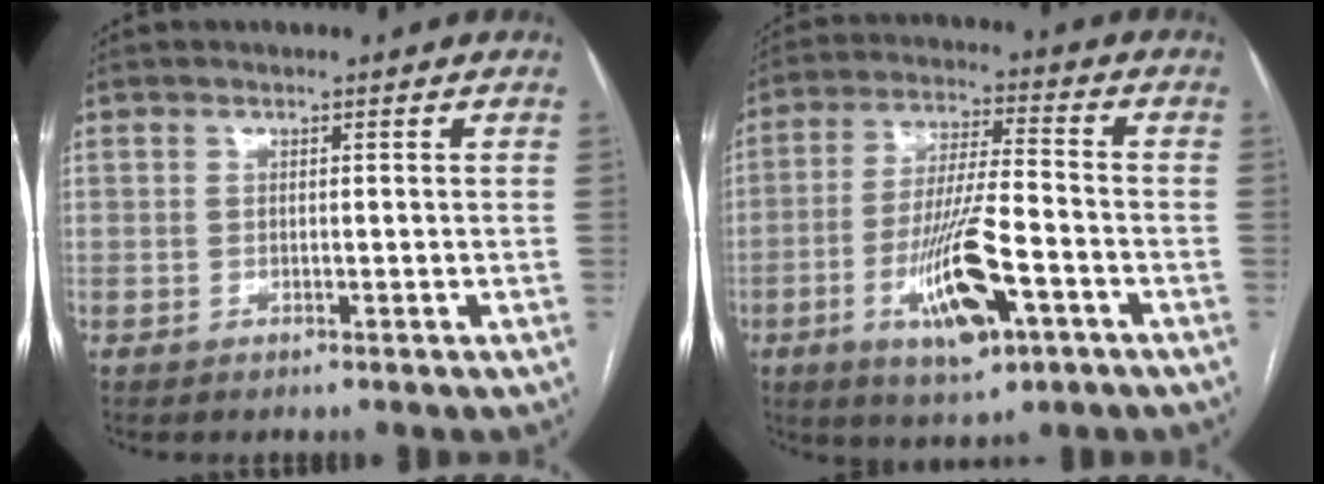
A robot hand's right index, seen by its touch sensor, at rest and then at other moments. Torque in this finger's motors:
{"motor_torque": [1.90, -0.09, 0.37, 0.13]}